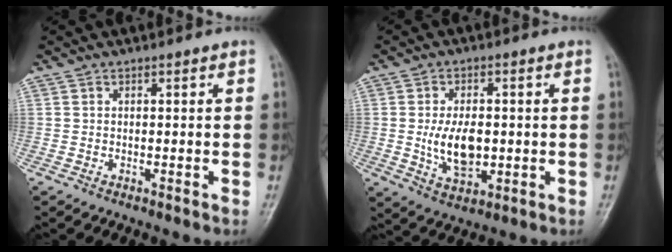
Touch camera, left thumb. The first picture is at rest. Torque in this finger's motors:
{"motor_torque": [1.24, 1.72, 1.03, -0.18, 0.09]}